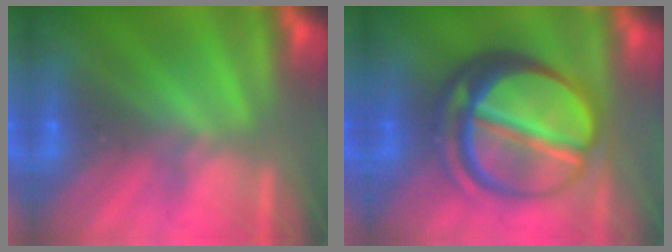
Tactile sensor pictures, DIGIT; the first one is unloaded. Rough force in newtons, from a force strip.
{"total": 7.4}